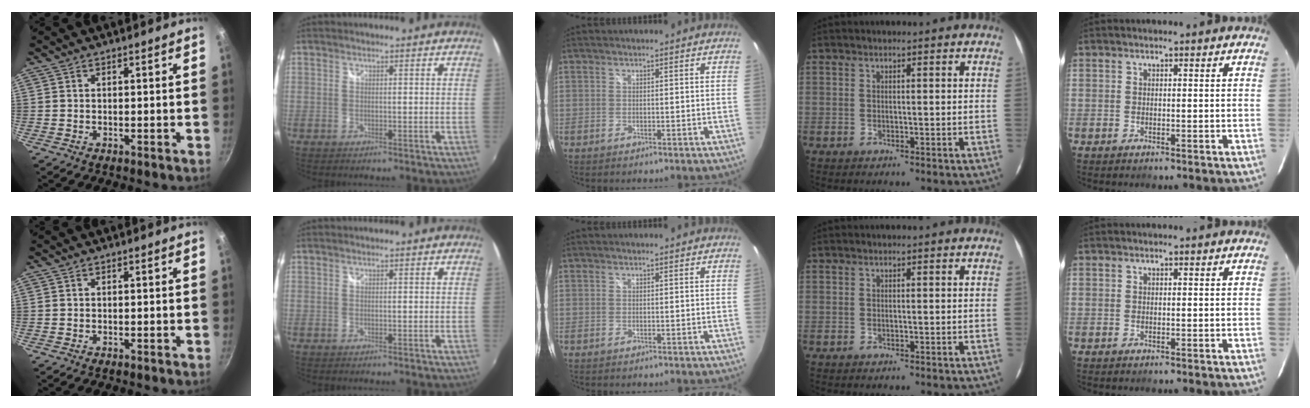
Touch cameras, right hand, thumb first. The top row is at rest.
{}